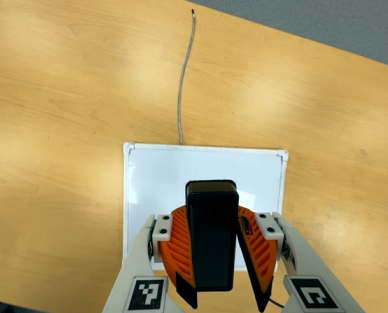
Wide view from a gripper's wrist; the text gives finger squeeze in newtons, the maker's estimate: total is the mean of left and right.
{"total": 8.8, "left": 8.4, "right": 9.2}